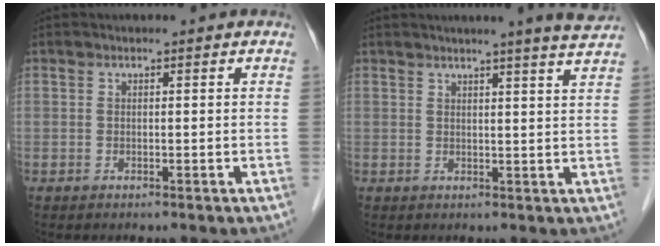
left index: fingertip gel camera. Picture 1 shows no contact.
{"total": 6.7, "force": [5.8, -1.2, 3.1], "torque": [-0.040, -0.005, 0.054]}